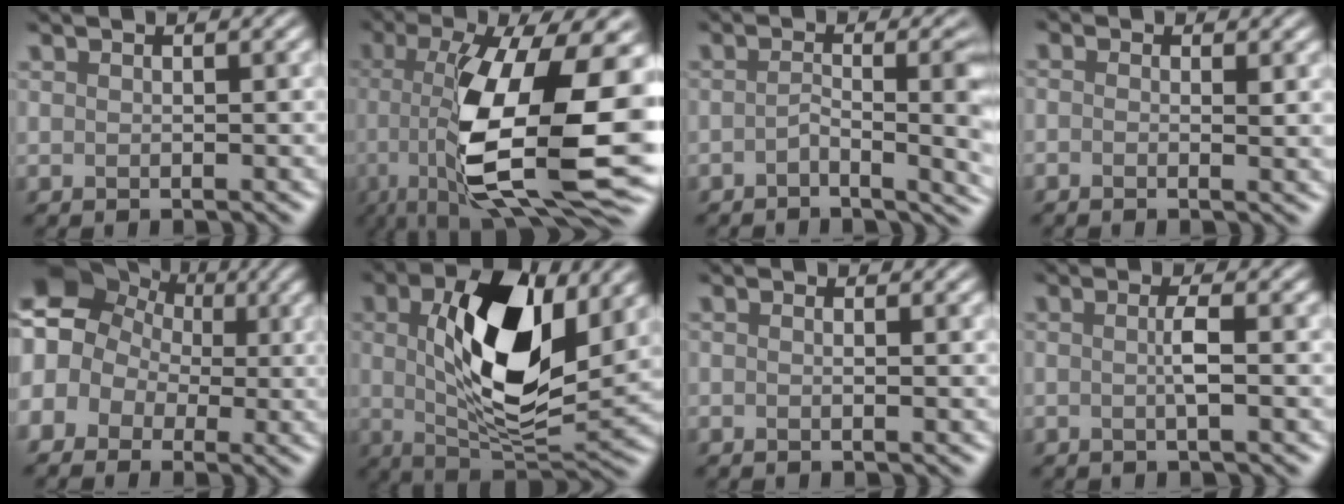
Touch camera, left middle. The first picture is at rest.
{"total": 12.1, "force": [-2.5, 3.2, 11.4], "torque": [-0.227, -0.013, -0.014]}
{"total": 4.8, "force": [-1.7, 0.9, 4.4], "torque": [-0.069, -0.005, -0.009]}
{"total": 1.4, "force": [-0.9, -0.9, -0.5], "torque": [-0.014, -0.011, 0.003]}
{"total": 6.1, "force": [0.0, 5.9, 1.6], "torque": [-0.069, 0.019, -0.014]}
{"total": 8.5, "force": [1.6, 3.2, 7.7], "torque": [-0.158, 0.003, 0.050]}
{"total": 1.1, "force": [0.1, 0.7, 0.9], "torque": [0.008, 0.003, -0.013]}
{"total": 1.1, "force": [-0.6, -1.0, 0.1], "torque": [-0.030, -0.005, 0.008]}